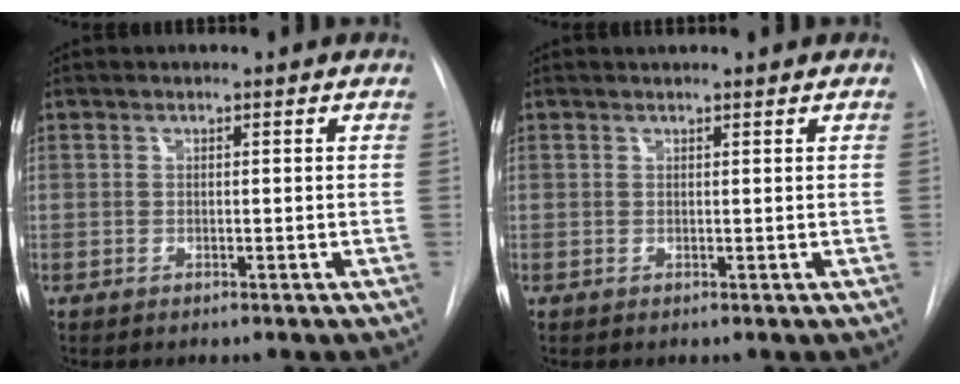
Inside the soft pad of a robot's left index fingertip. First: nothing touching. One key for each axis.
{"total": 2.3, "fx": 2.0, "fy": 0.4, "fz": 0.9, "tx": -0.012, "ty": 0.017, "tz": 0.025}